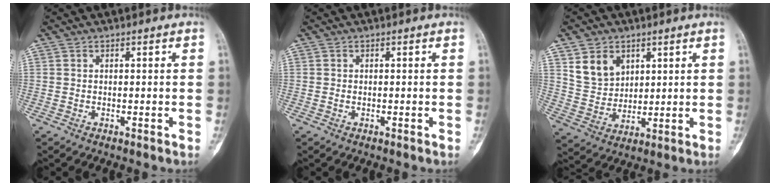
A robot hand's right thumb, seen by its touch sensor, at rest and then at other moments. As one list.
[{"total": 0.6, "force": [0.0, 0.5, 0.4], "torque": [-0.010, 0.002, 0.000]}, {"total": 8.5, "force": [4.1, 6.4, 3.9], "torque": [-0.049, -0.023, 0.088]}]